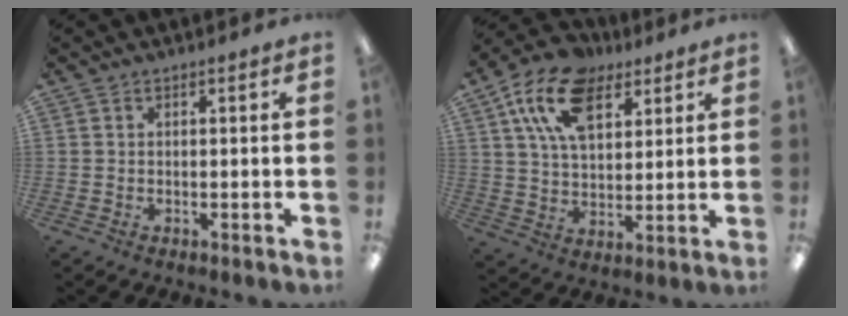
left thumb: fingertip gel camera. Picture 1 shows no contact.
{"total": 16.3, "force": [8.6, 9.8, 9.8], "torque": [-0.177, -0.014, 0.159]}